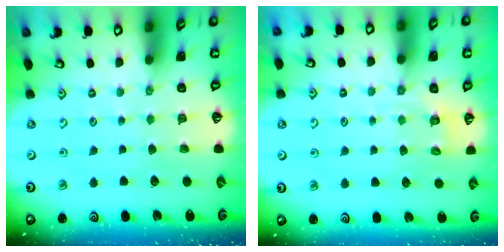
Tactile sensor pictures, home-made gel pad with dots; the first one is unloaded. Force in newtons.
{"total": 4.0, "press": 3.6, "slide": 1.7}